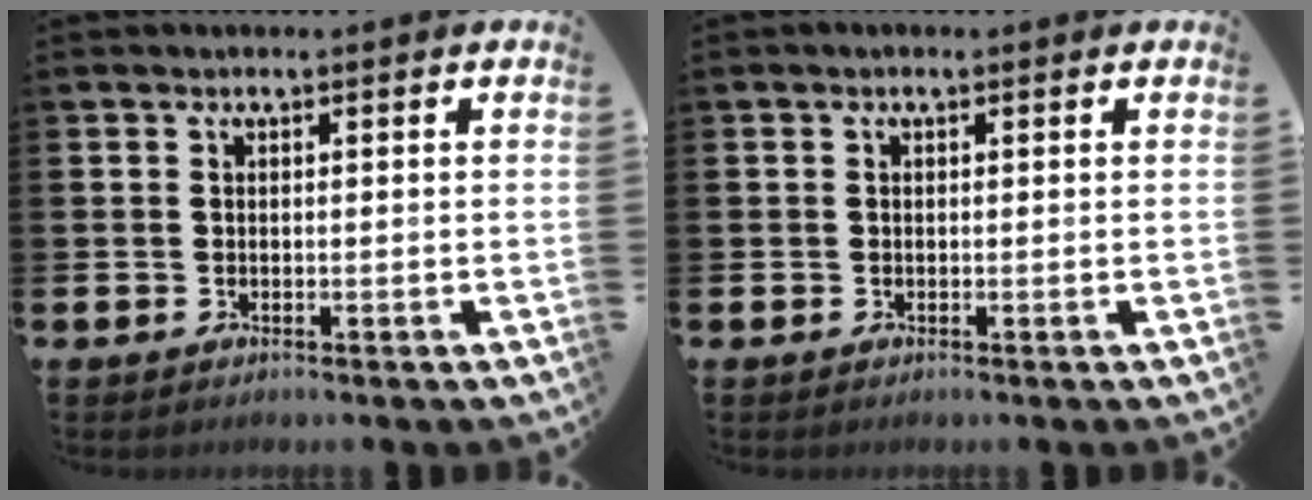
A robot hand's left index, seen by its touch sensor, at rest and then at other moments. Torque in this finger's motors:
{"motor_torque": [0.69, -0.61, 0.02, 0.02]}